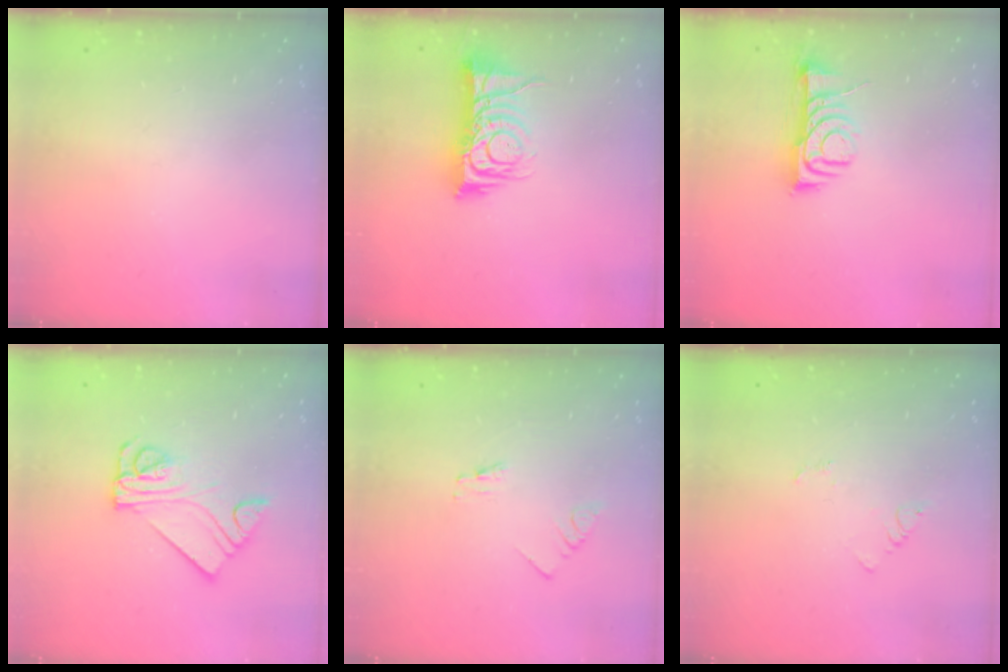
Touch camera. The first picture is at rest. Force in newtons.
{"total": 10.8, "press": 10.8, "slide": 0.7}
{"total": 8.3, "press": 8.2, "slide": 0.9}
{"total": 11.4, "press": 11.3, "slide": 1.2}
{"total": 0.7, "press": 0.7, "slide": 0.1}
{"total": 2.9, "press": 2.9, "slide": 0.3}